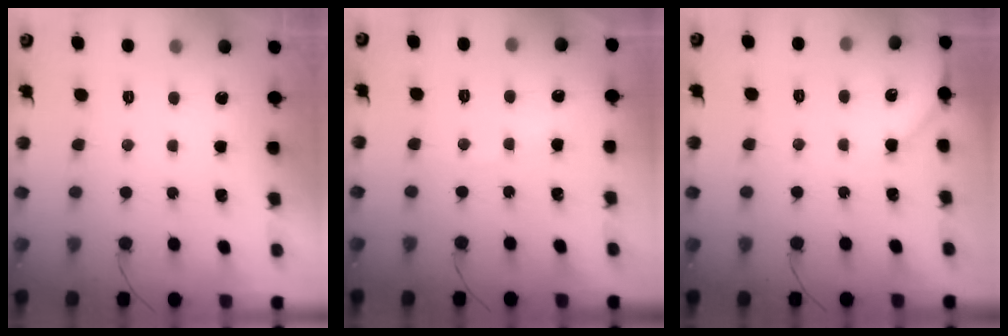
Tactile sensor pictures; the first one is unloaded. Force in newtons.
{"total": 2.7, "press": 2.7, "slide": 0.5}
{"total": 3.2, "press": 3.2, "slide": 0.5}